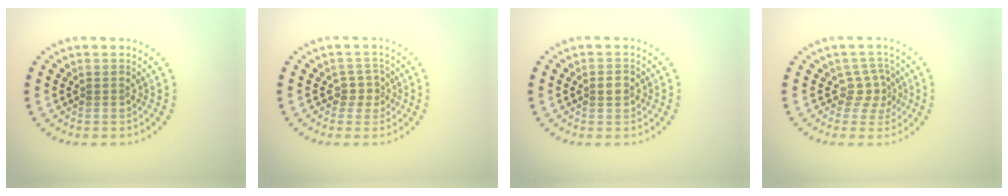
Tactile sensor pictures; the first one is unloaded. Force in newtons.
{"total": 1.7, "press": 1.3, "slide": 1.1}
{"total": 1.0, "press": 1.0, "slide": 0.3}
{"total": 2.2, "press": 1.5, "slide": 1.7}